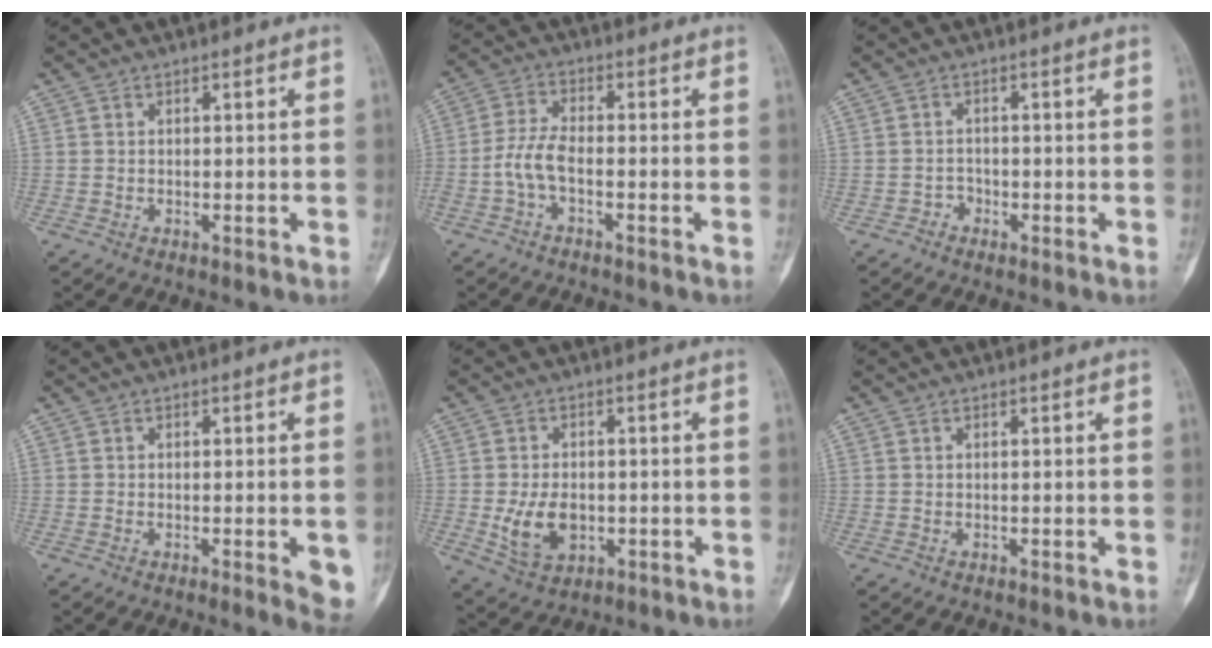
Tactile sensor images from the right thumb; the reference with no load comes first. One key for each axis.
{"total": 5.1, "fx": -1.9, "fy": 2.0, "fz": 4.3, "tx": -0.098, "ty": 0.019, "tz": -0.044}
{"total": 1.6, "fx": -1.0, "fy": 1.2, "fz": 0.1, "tx": 0.005, "ty": 0.007, "tz": -0.023}
{"total": 5.5, "fx": -1.5, "fy": 1.5, "fz": 5.0, "tx": -0.049, "ty": -0.006, "tz": -0.017}
{"total": 8.0, "fx": -1.4, "fy": 5.5, "fz": 5.6, "tx": -0.087, "ty": -0.003, "tz": -0.014}
{"total": 0.0}